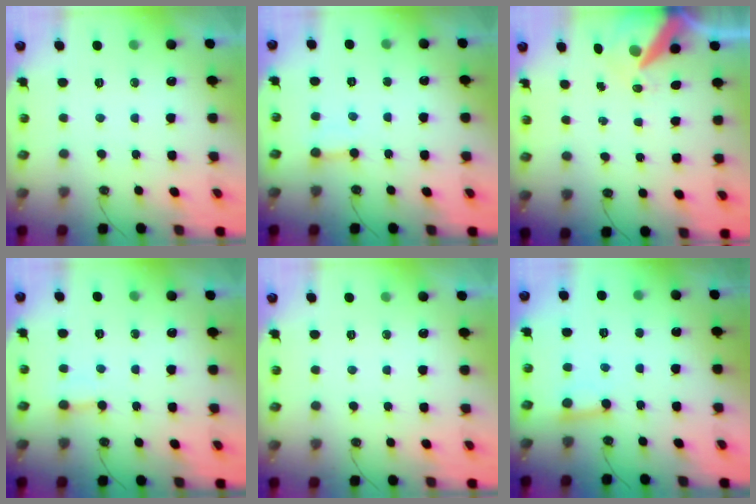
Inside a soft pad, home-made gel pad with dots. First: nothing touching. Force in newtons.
{"total": 2.2, "press": 2.2, "slide": 0.3}
{"total": 10.4, "press": 10.3, "slide": 1.4}
{"total": 2.0, "press": 2.0, "slide": 0.0}
{"total": 0.0}
{"total": 2.6, "press": 2.6, "slide": 0.2}